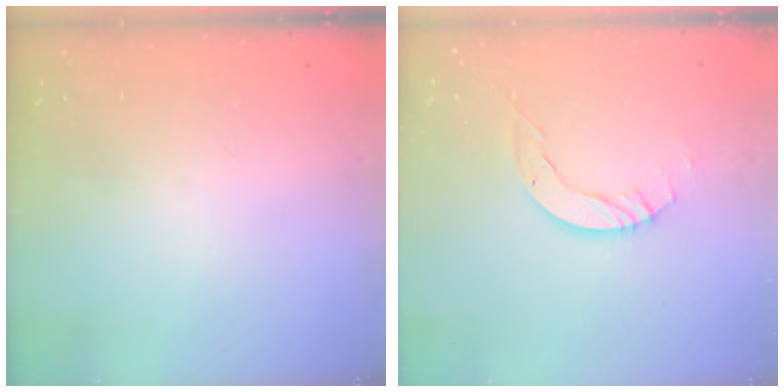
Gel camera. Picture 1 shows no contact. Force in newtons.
{"total": 4.9, "press": 4.9, "slide": 0.1}